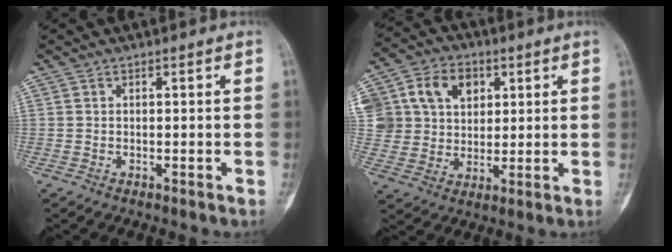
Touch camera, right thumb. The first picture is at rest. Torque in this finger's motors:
{"motor_torque": [1.26, 2.75, 1.06, -0.21, 0.20]}